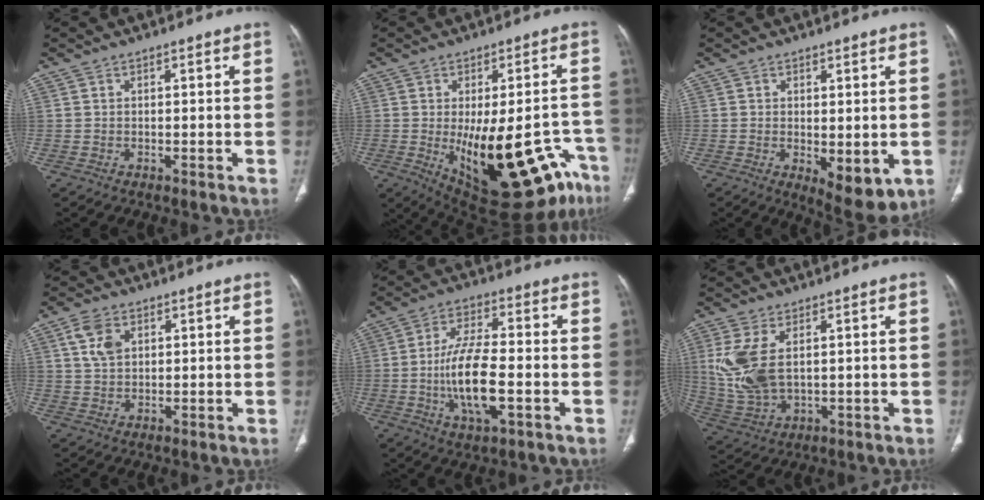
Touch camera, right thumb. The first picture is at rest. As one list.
[{"total": 24.6, "force": [-10.0, 9.6, 20.3], "torque": [-0.212, 0.016, -0.117]}, {"total": 7.3, "force": [-1.4, 3.2, 6.4], "torque": [-0.073, -0.021, -0.008]}, {"total": 5.5, "force": [2.1, 3.6, 3.6], "torque": [-0.062, -0.001, 0.041]}, {"total": 12.8, "force": [-2.9, 4.8, 11.5], "torque": [-0.217, 0.011, -0.052]}, {"total": 10.9, "force": [2.2, 6.0, 8.8], "torque": [-0.201, -0.009, 0.059]}]